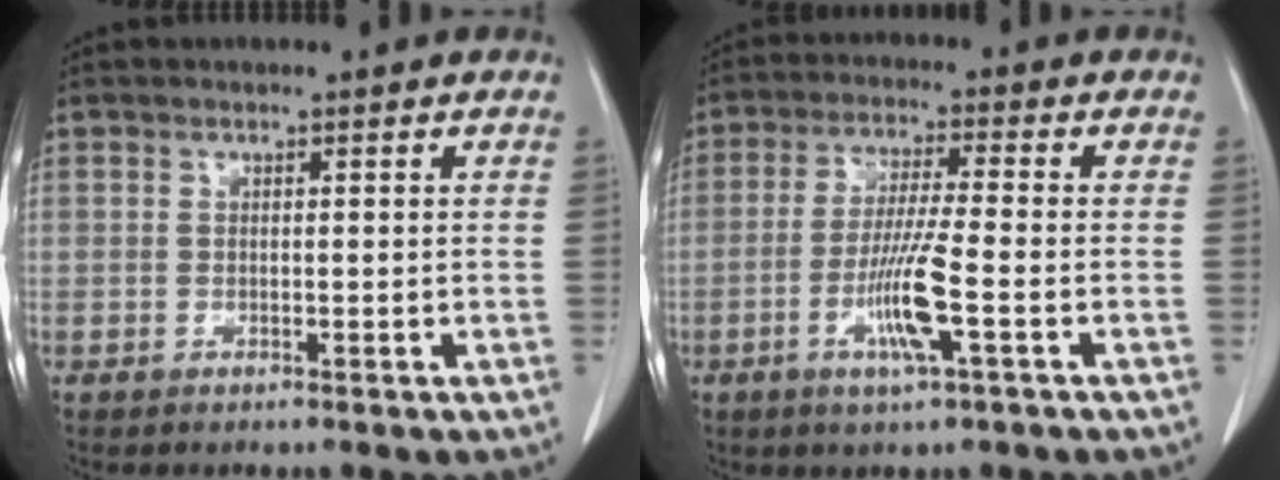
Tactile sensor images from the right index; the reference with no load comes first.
{"total": 8.4, "force": [-2.9, -0.1, 7.9], "torque": [-0.152, -0.011, -0.057]}